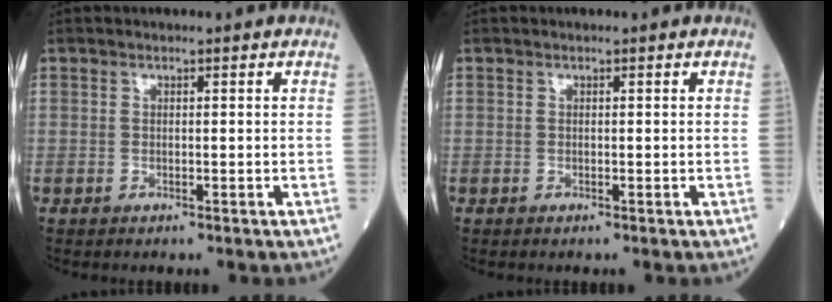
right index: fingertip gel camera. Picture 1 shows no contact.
{"total": 0.0}